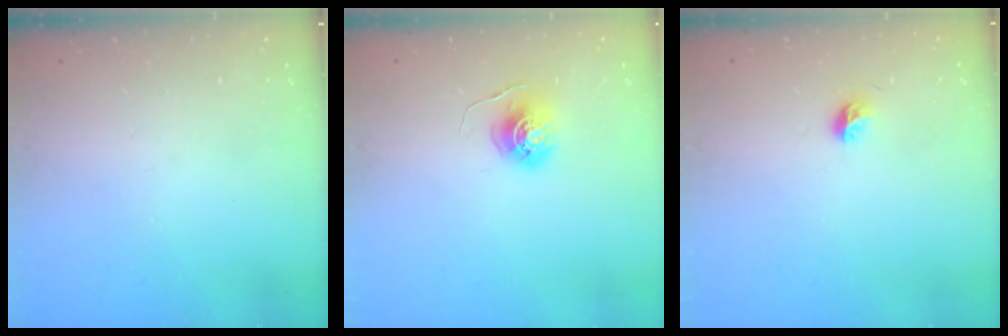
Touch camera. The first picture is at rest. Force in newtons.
{"total": 5.5, "press": 5.5, "slide": 0.3}
{"total": 5.3, "press": 5.2, "slide": 1.0}